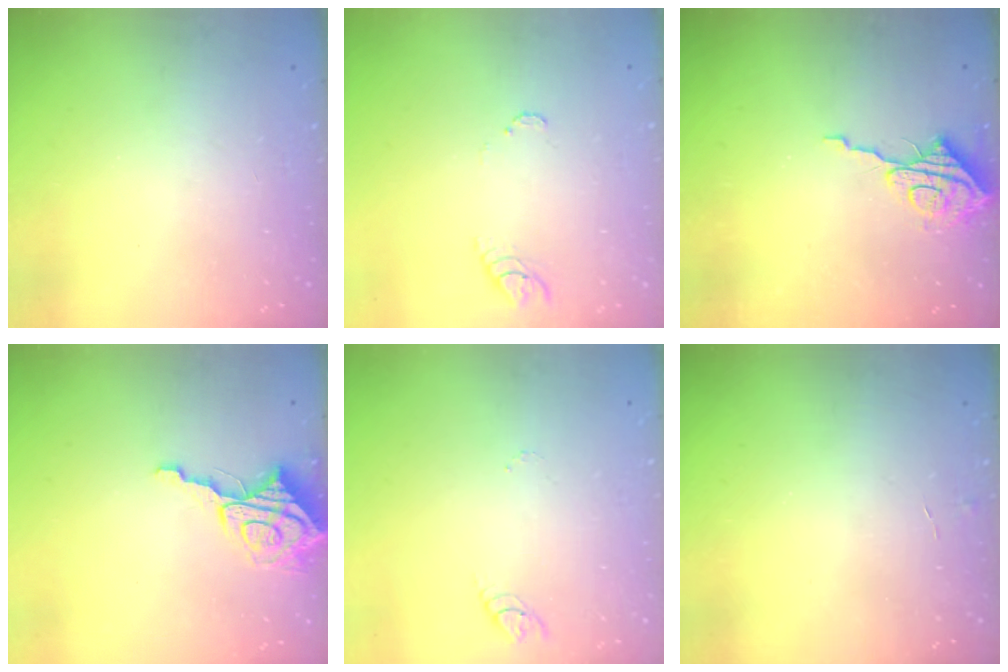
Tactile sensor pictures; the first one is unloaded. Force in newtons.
{"total": 3.7, "press": 3.7, "slide": 0.2}
{"total": 9.5, "press": 9.4, "slide": 0.8}
{"total": 8.5, "press": 8.4, "slide": 0.8}
{"total": 2.8, "press": 2.8, "slide": 0.2}
{"total": 2.9, "press": 2.9, "slide": 0.3}